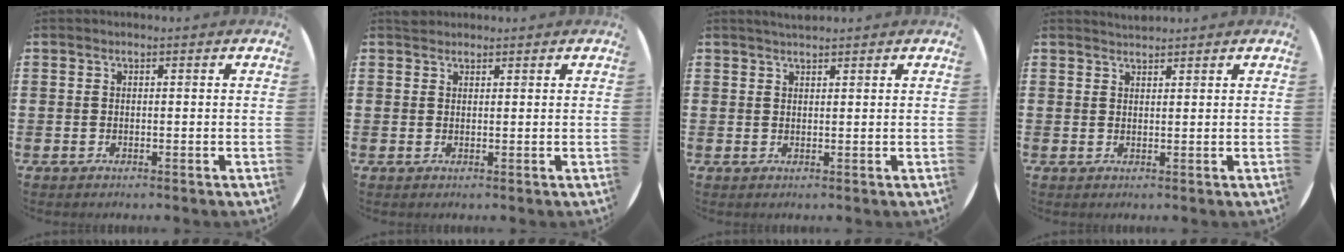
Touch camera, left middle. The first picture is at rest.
{"total": 1.0, "force": [1.0, 0.3, 0.0], "torque": [0.006, -0.001, 0.017]}
{"total": 1.5, "force": [1.4, 0.1, 0.5], "torque": [-0.011, 0.002, 0.026]}
{"total": 1.6, "force": [1.6, 0.1, 0.0], "torque": [-0.002, 0.001, 0.031]}